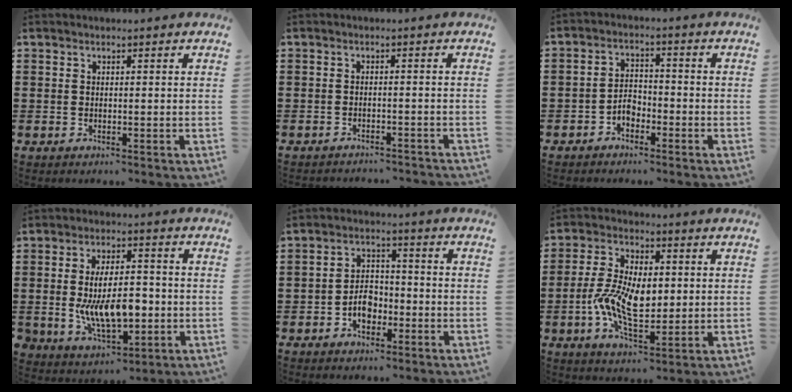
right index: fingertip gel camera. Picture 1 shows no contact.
{"total": 1.7, "force": [-1.7, 0.0, 0.1], "torque": [-0.008, 0.002, -0.036]}
{"total": 2.8, "force": [-1.9, 1.7, 1.2], "torque": [-0.028, 0.003, -0.039]}
{"total": 10.2, "force": [-1.3, 5.2, 8.7], "torque": [-0.168, -0.004, -0.027]}
{"total": 4.4, "force": [-1.8, 3.0, 2.7], "torque": [-0.045, 0.001, -0.034]}
{"total": 9.8, "force": [-0.8, 4.8, 8.5], "torque": [-0.187, 0.001, -0.017]}